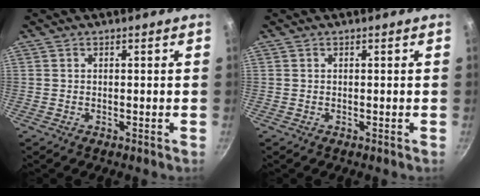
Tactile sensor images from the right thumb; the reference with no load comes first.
{"total": 0.0}